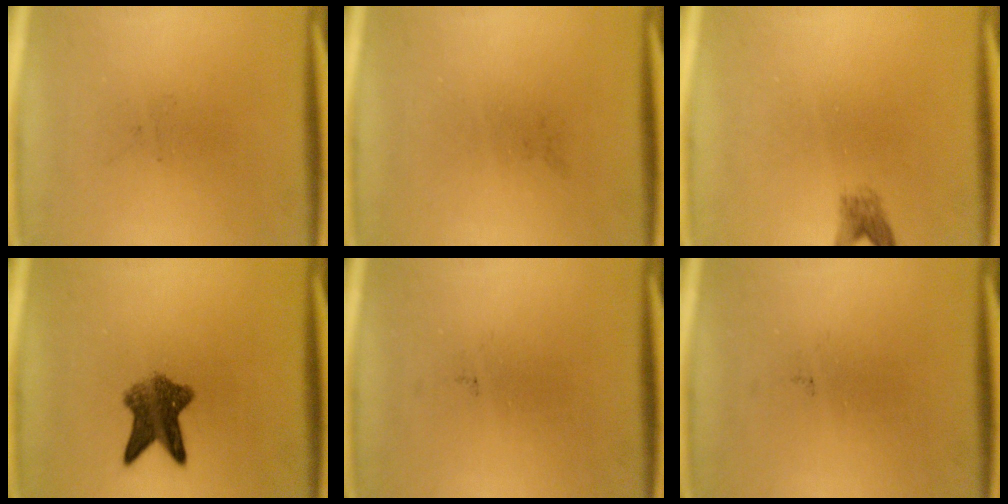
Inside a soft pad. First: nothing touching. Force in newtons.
{"total": 0.0}
{"total": 1.8}
{"total": 6.8}
{"total": 0.0}
{"total": 0.0}